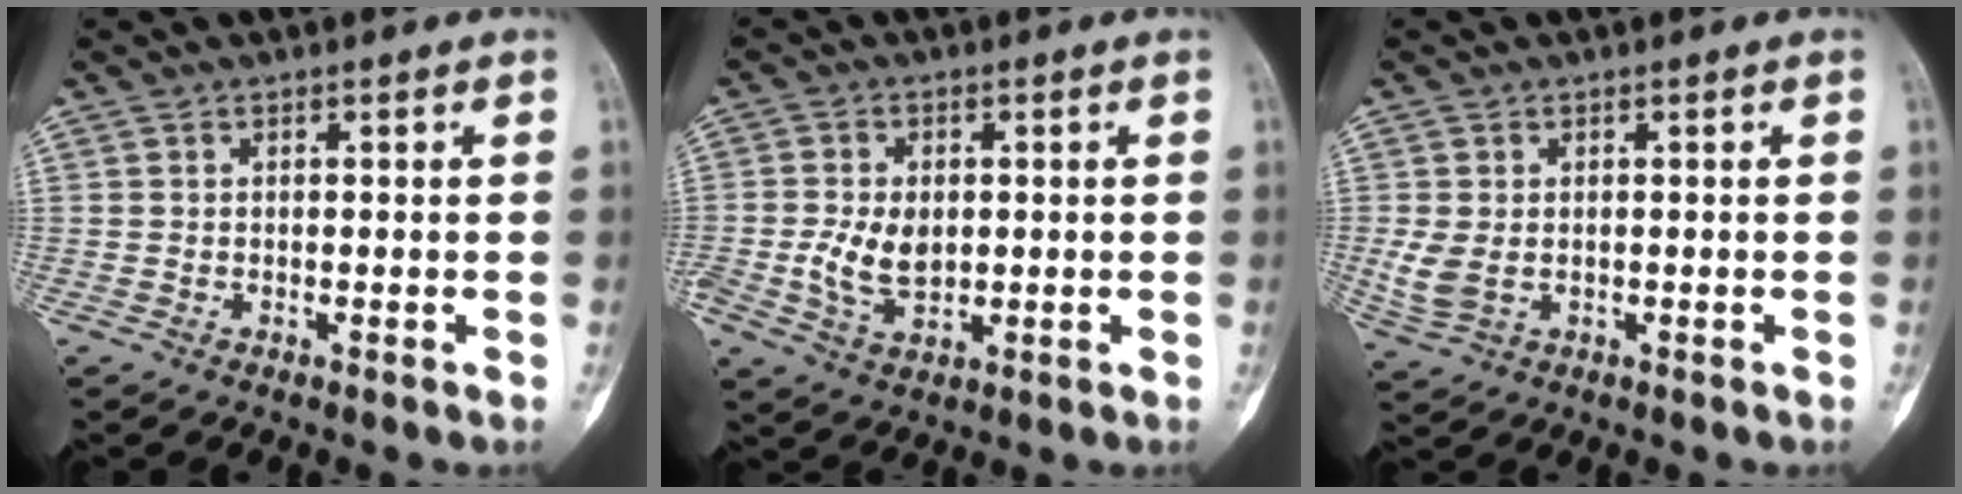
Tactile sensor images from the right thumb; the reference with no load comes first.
{"total": 6.9, "force": [-0.2, 4.6, 5.2], "torque": [-0.094, -0.003, 0.003]}
{"total": 4.6, "force": [-0.2, 3.1, 3.3], "torque": [-0.087, -0.003, 0.005]}